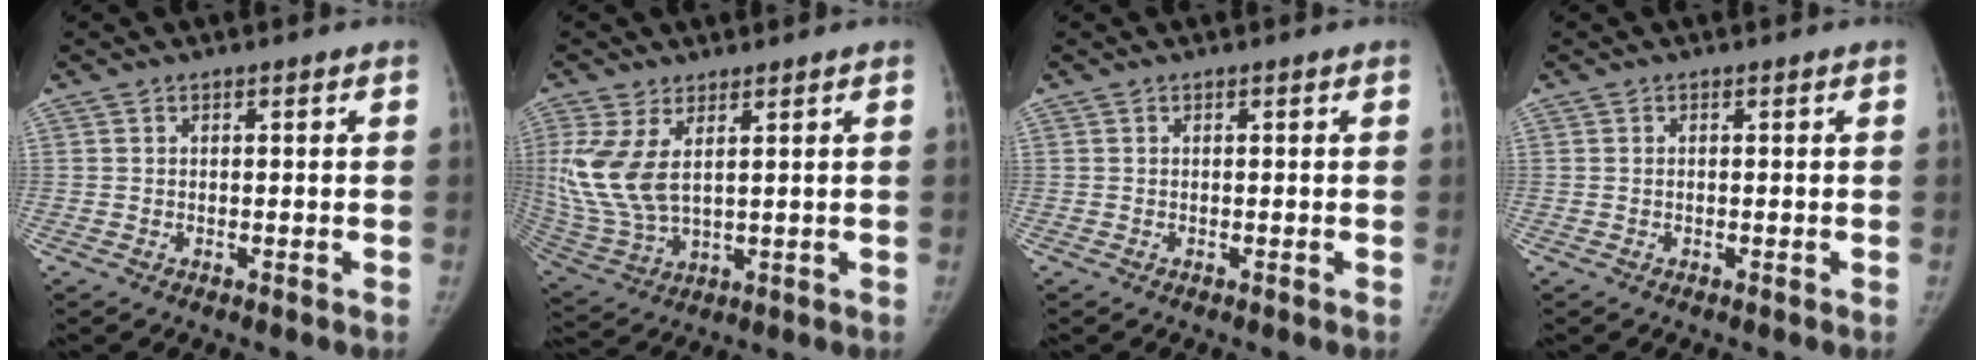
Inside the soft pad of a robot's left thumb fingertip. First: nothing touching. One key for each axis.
{"total": 10.9, "fx": 3.2, "fy": 5.5, "fz": 8.9, "tx": -0.201, "ty": -0.014, "tz": 0.079}
{"total": 0.0}
{"total": 0.0}